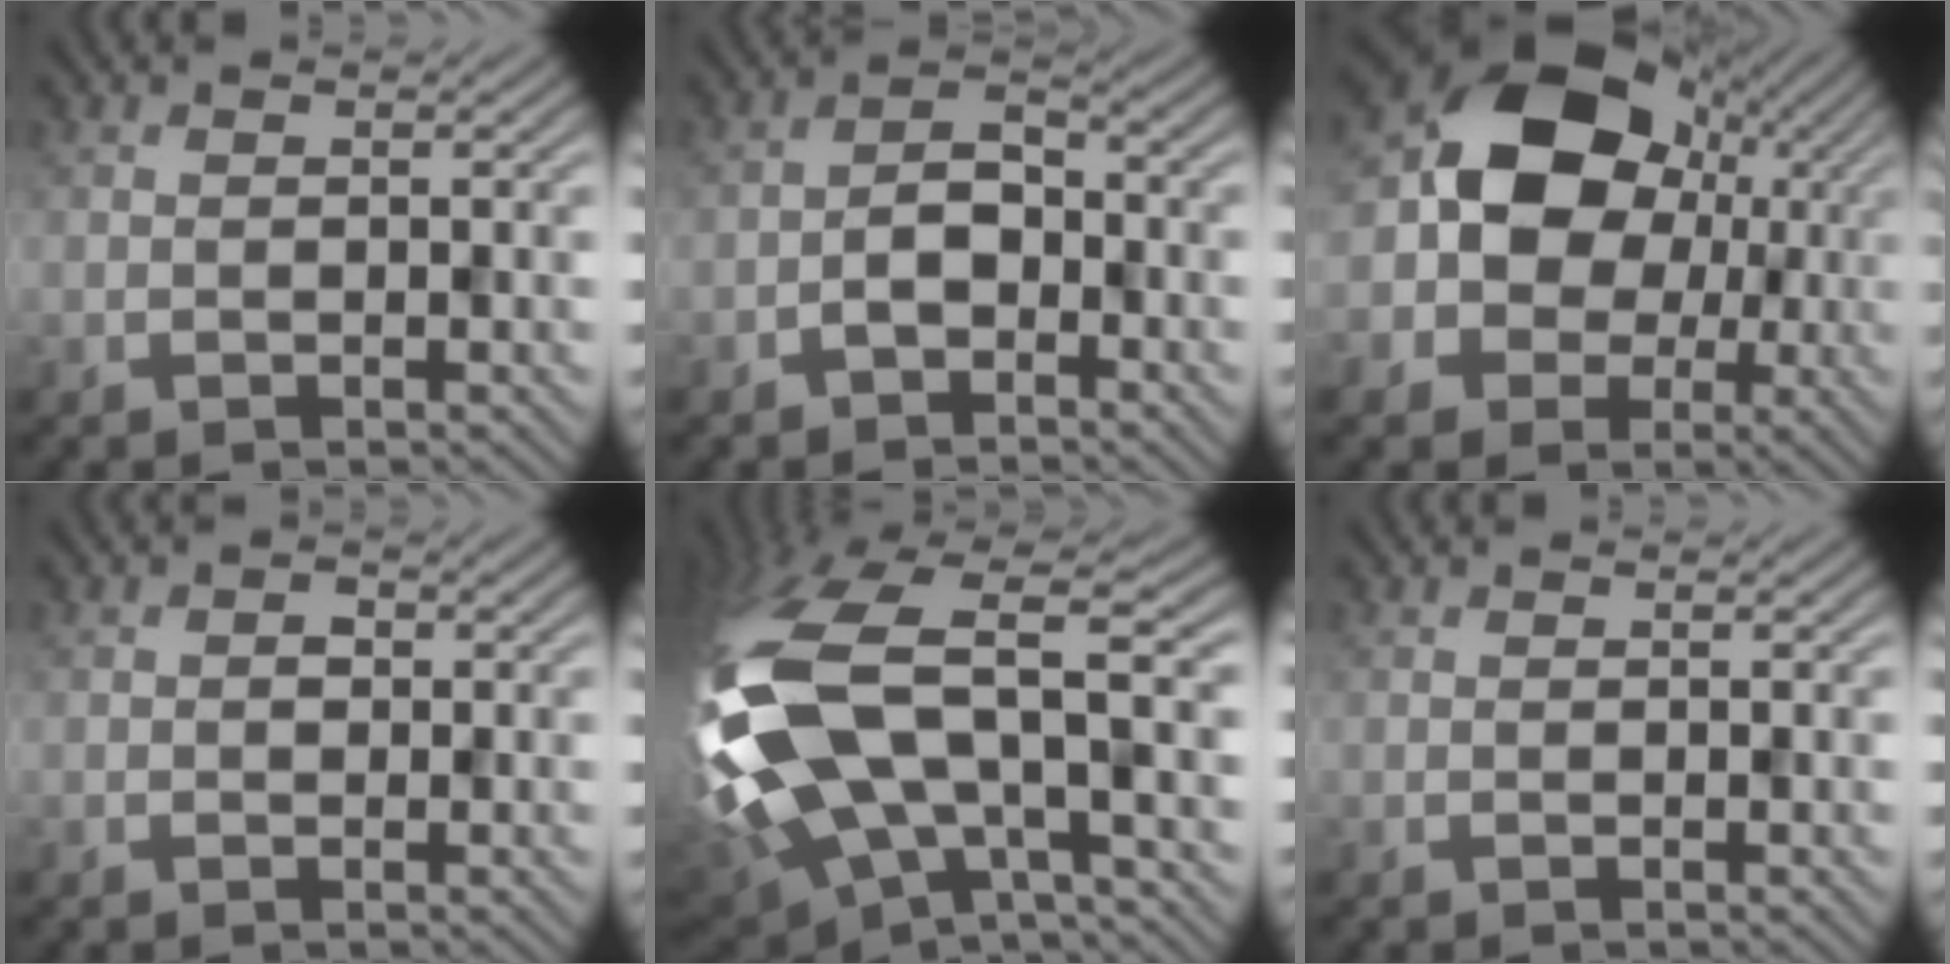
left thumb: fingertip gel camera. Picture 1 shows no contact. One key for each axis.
{"total": 3.5, "fx": -1.9, "fy": 2.0, "fz": 2.1, "tx": -0.032, "ty": 0.011, "tz": -0.042}
{"total": 12.9, "fx": 0.9, "fy": 10.7, "fz": 7.2, "tx": -0.134, "ty": -0.005, "tz": -0.002}
{"total": 0.9, "fx": 0.0, "fy": 0.7, "fz": 0.4, "tx": -0.005, "ty": -0.002, "tz": -0.004}
{"total": 18.1, "fx": -0.2, "fy": 8.7, "fz": 15.9, "tx": -0.404, "ty": -0.026, "tz": 0.021}
{"total": 0.0}